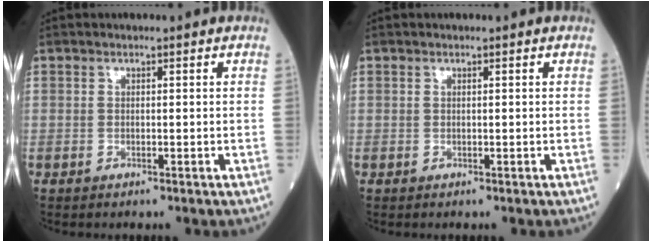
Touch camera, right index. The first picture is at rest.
{"total": 0.0}